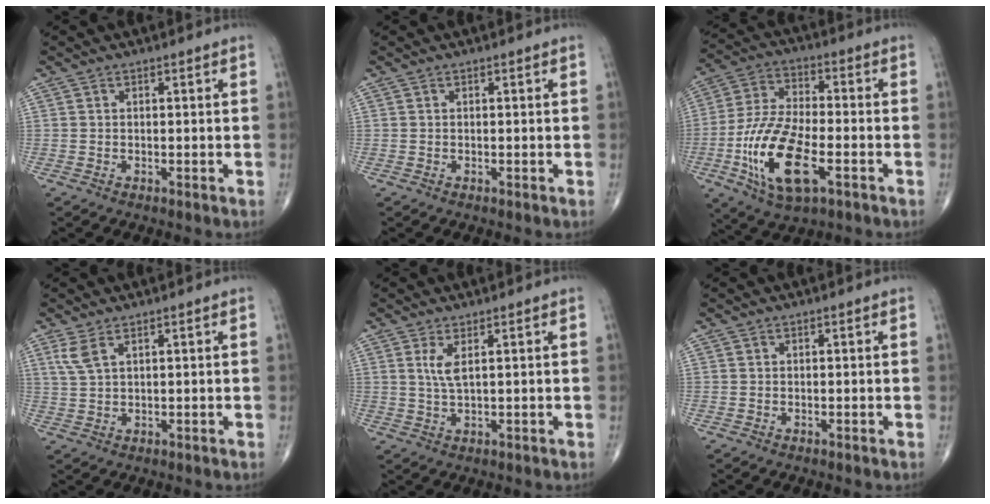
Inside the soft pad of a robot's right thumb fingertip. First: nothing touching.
{"total": 0.0}
{"total": 17.2, "force": [-5.7, 7.4, 14.4], "torque": [-0.291, 0.014, -0.101]}
{"total": 3.4, "force": [1.9, 1.2, 2.6], "torque": [-0.064, 0.003, 0.049]}
{"total": 3.1, "force": [1.2, 0.6, 2.8], "torque": [-0.065, -0.008, 0.031]}
{"total": 0.0}